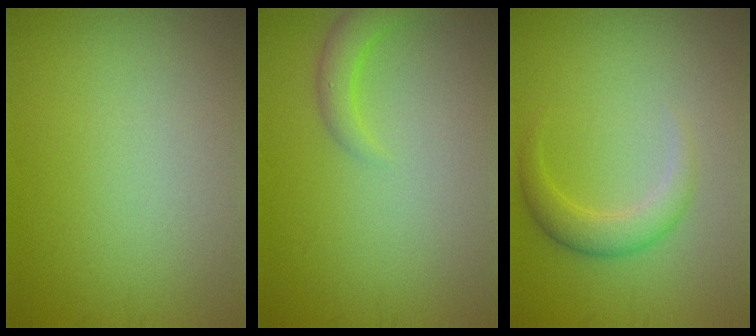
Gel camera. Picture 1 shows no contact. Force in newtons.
{"total": 2.3, "press": 2.3, "slide": 0.3}
{"total": 2.5, "press": 2.5, "slide": 0.1}